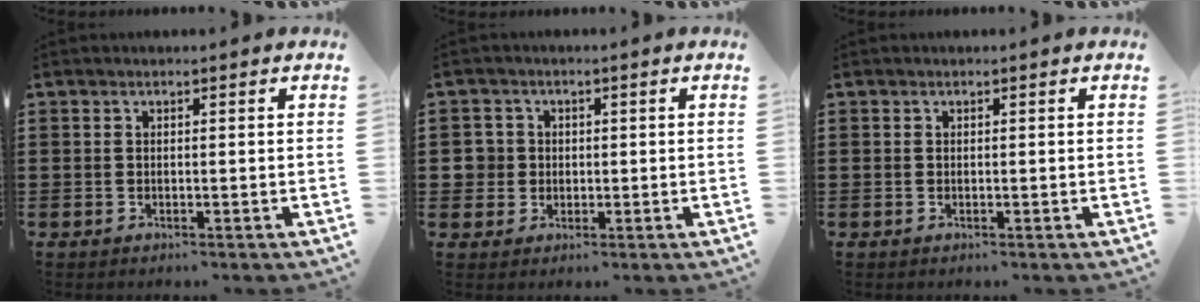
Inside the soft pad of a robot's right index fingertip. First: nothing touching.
{"total": 3.3, "force": [0.1, 3.3, 0.7], "torque": [-0.037, 0.009, -0.003]}
{"total": 0.0}